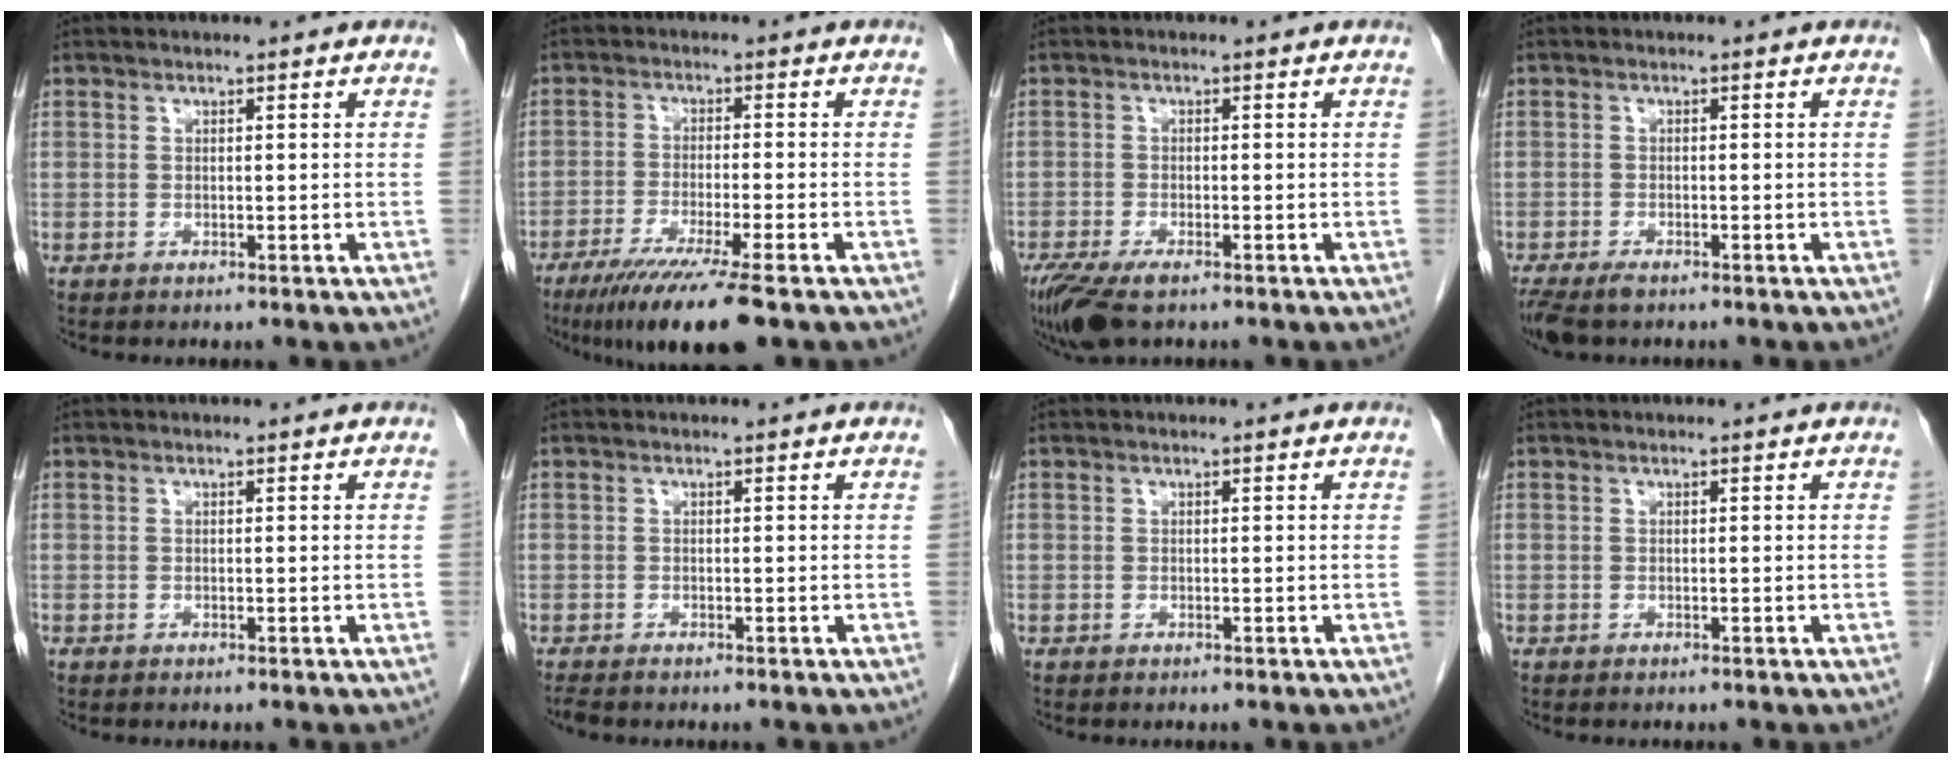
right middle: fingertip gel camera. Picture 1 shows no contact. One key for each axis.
{"total": 10.6, "fx": -7.4, "fy": -0.5, "fz": 7.6, "tx": -0.123, "ty": -0.031, "tz": -0.116}
{"total": 6.9, "fx": -4.7, "fy": 2.1, "fz": 4.6, "tx": -0.086, "ty": -0.017, "tz": -0.082}
{"total": 4.5, "fx": -3.4, "fy": 1.5, "fz": 2.4, "tx": -0.047, "ty": -0.011, "tz": -0.059}
{"total": 0.0}
{"total": 1.2, "fx": -1.1, "fy": 0.1, "fz": 0.5, "tx": -0.015, "ty": -0.005, "tz": -0.020}
{"total": 0.0}
{"total": 0.5, "fx": -0.5, "fy": 0.0, "fz": 0.2, "tx": -0.004, "ty": -0.002, "tz": -0.007}